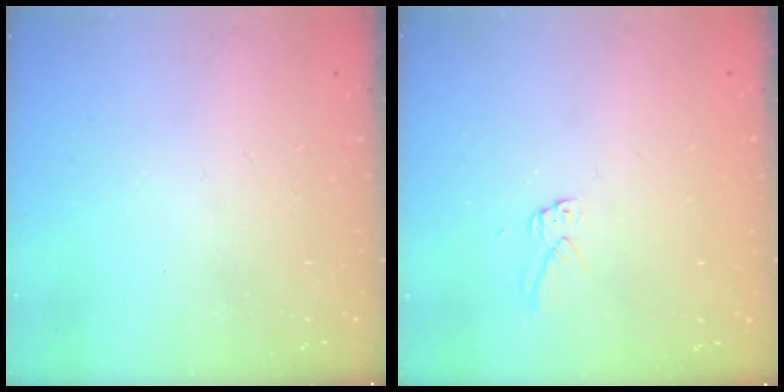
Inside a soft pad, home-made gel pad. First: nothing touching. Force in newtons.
{"total": 2.9, "press": 2.9, "slide": 0.2}